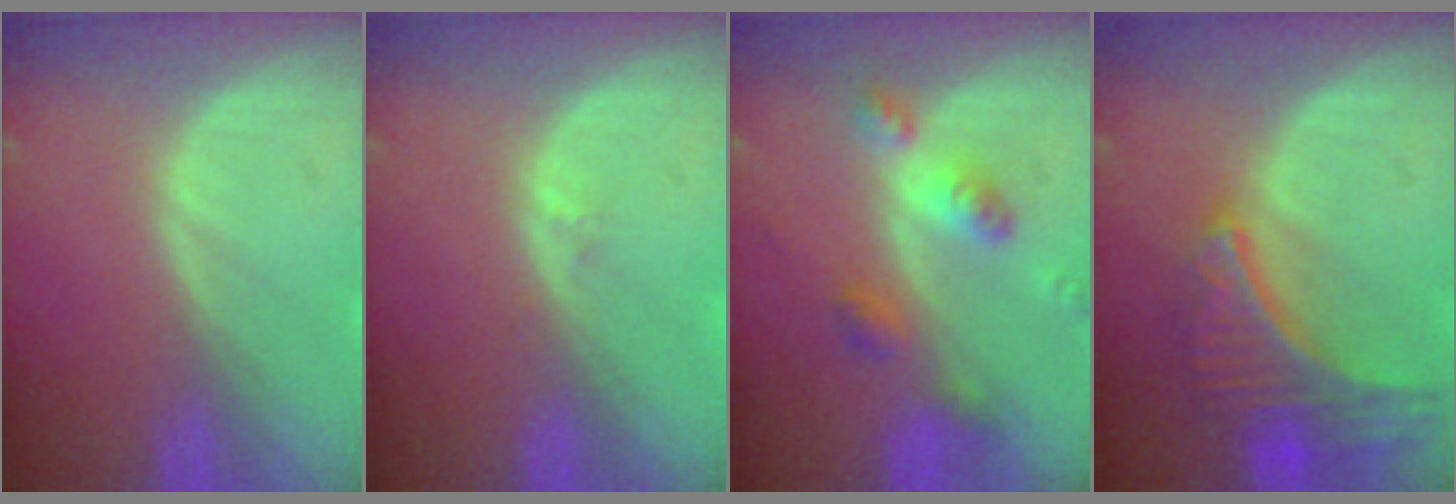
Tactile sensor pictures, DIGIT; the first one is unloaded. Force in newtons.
{"total": 0.6, "press": 0.5, "slide": 0.4}
{"total": 6.0, "press": 5.3, "slide": 2.8}
{"total": 8.9, "press": 7.8, "slide": 4.2}